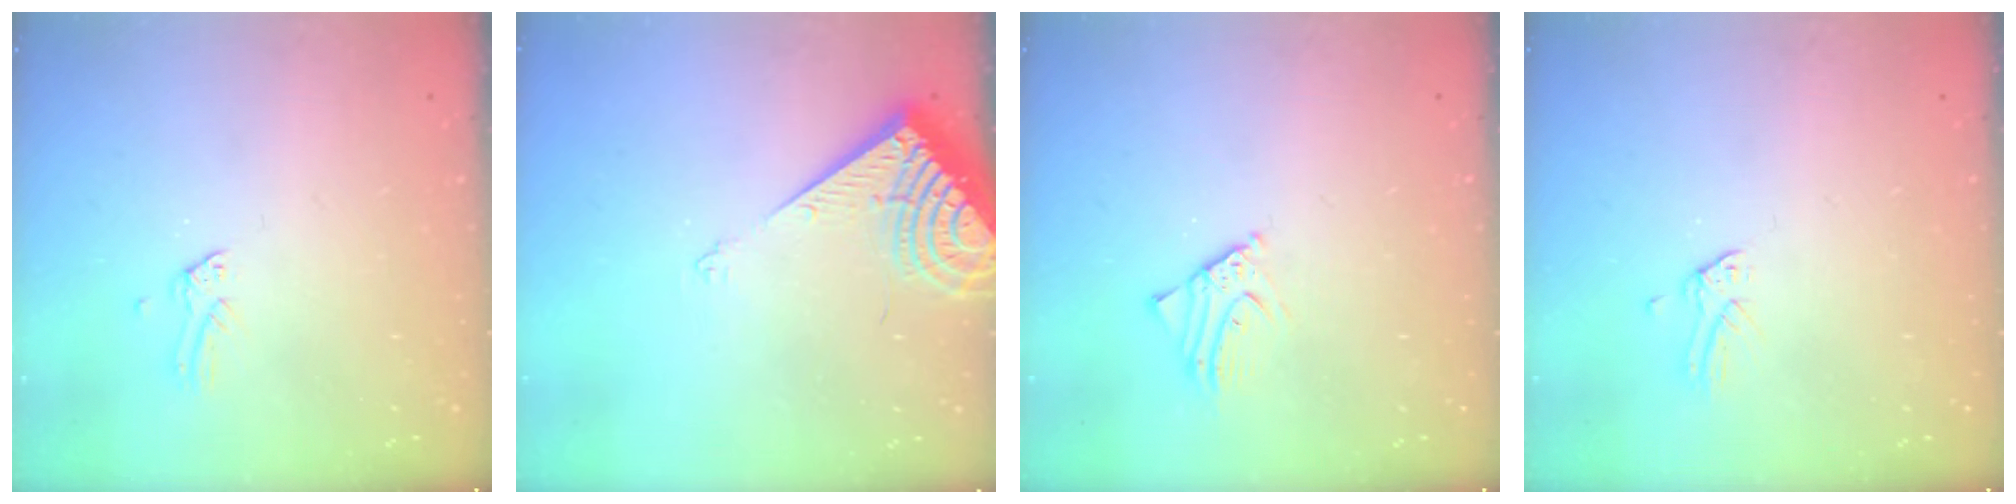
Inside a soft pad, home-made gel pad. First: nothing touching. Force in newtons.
{"total": 9.0, "press": 8.9, "slide": 1.3}
{"total": 2.8, "press": 2.8, "slide": 0.2}
{"total": 0.0}